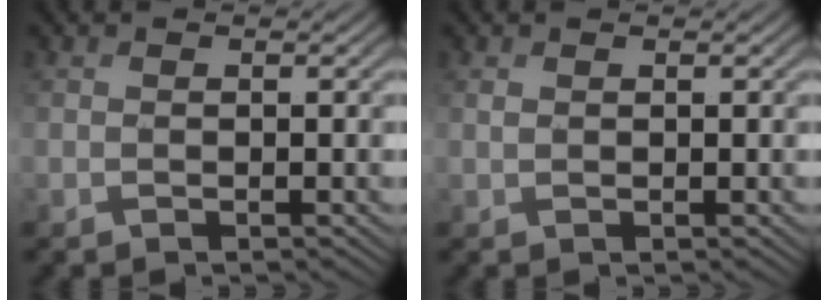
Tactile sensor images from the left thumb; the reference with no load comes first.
{"total": 0.9, "force": [0.9, 0.0, 0.1], "torque": [-0.002, 0.005, 0.018]}